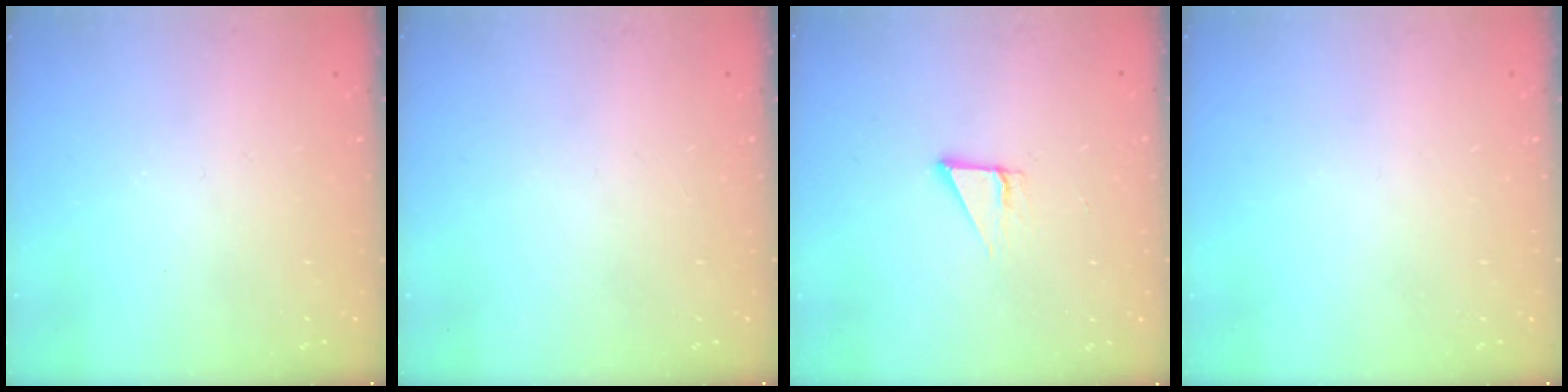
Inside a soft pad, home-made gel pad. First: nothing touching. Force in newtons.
{"total": 0.0}
{"total": 3.1, "press": 2.4, "slide": 1.9}
{"total": 0.0}